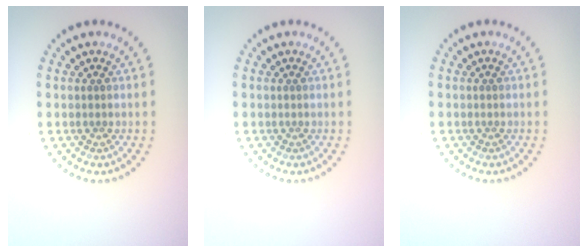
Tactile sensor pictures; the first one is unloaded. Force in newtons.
{"total": 0.0}
{"total": 0.0}